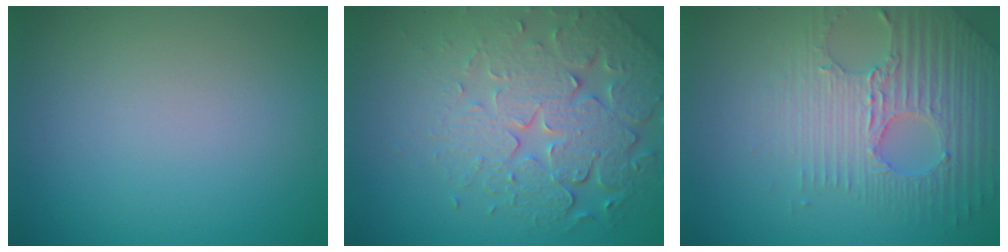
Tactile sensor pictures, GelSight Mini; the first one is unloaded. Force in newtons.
{"total": 7.4, "press": 5.4, "slide": 5.1}
{"total": 4.8, "press": 4.3, "slide": 2.2}